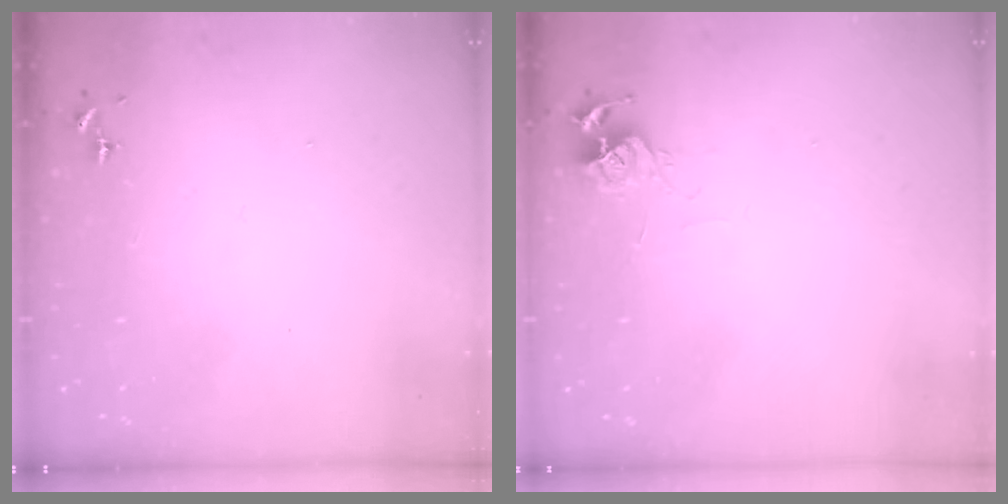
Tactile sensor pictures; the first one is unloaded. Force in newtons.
{"total": 6.0, "press": 6.0, "slide": 0.6}